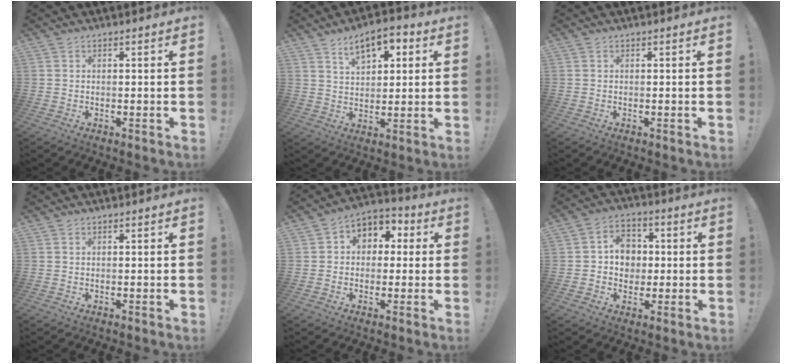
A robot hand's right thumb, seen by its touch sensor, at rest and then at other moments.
{"total": 9.3, "force": [5.0, 5.1, 6.0], "torque": [-0.094, -0.010, 0.091]}
{"total": 0.0}
{"total": 0.0}
{"total": 6.5, "force": [0.1, 6.0, 2.5], "torque": [-0.035, 0.007, 0.009]}
{"total": 8.9, "force": [0.6, 8.0, 3.9], "torque": [-0.052, 0.007, 0.017]}